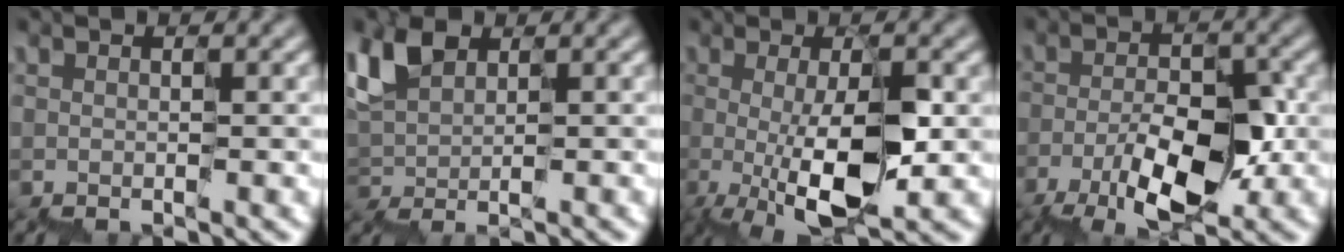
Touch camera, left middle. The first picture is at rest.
{"total": 4.1, "force": [1.3, 2.3, 3.1], "torque": [-0.061, 0.012, 0.017]}
{"total": 6.0, "force": [-0.7, 1.5, 5.8], "torque": [-0.101, -0.003, -0.008]}
{"total": 5.6, "force": [-2.4, 2.5, 4.4], "torque": [-0.072, 0.007, -0.041]}